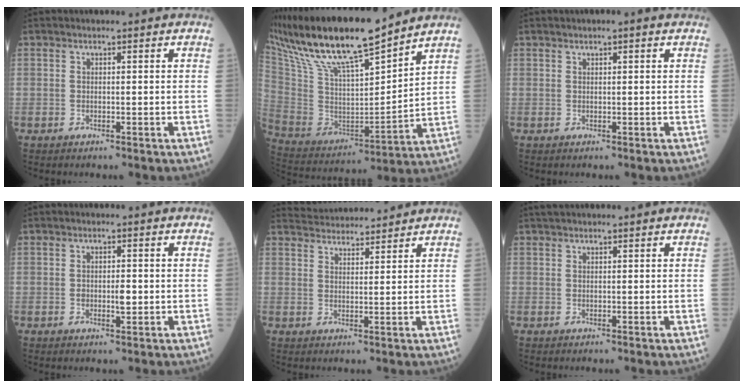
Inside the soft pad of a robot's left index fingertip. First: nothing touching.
{"total": 19.7, "force": [16.1, 2.3, 11.1], "torque": [-0.217, 0.002, 0.305]}
{"total": 1.6, "force": [1.1, 0.1, 1.2], "torque": [-0.021, 0.012, 0.015]}
{"total": 2.0, "force": [-0.2, 0.8, 1.8], "torque": [-0.032, 0.000, -0.001]}
{"total": 7.8, "force": [7.7, 0.5, 1.0], "torque": [-0.026, 0.028, 0.117]}
{"total": 2.6, "force": [2.3, 0.0, 1.1], "torque": [-0.010, 0.030, 0.040]}